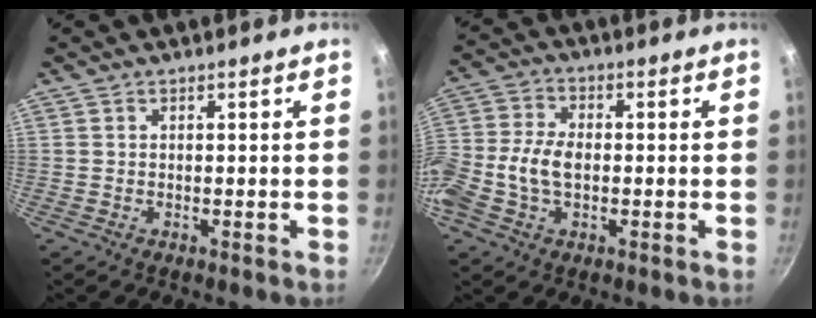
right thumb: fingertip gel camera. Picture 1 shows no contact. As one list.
[{"total": 9.7, "force": [-1.7, 6.1, 7.4], "torque": [-0.155, 0.022, -0.047]}]